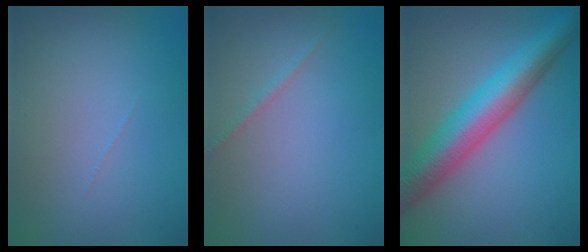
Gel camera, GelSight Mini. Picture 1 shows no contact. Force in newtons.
{"total": 0.7, "press": 0.7, "slide": 0.1}
{"total": 8.3, "press": 8.3, "slide": 0.1}